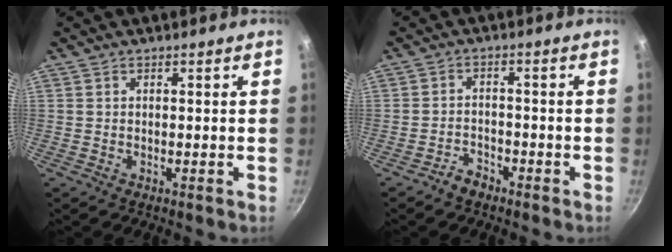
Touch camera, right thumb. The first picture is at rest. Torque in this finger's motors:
{"motor_torque": [-0.32, 0.01, -0.25, 0.04, 0.02]}